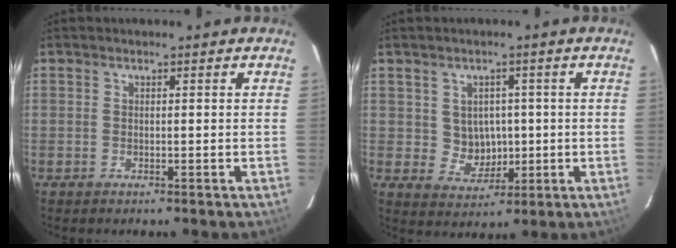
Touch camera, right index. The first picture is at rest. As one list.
[{"total": 5.4, "force": [0.4, 5.1, 1.8], "torque": [-0.034, 0.012, 0.019]}]